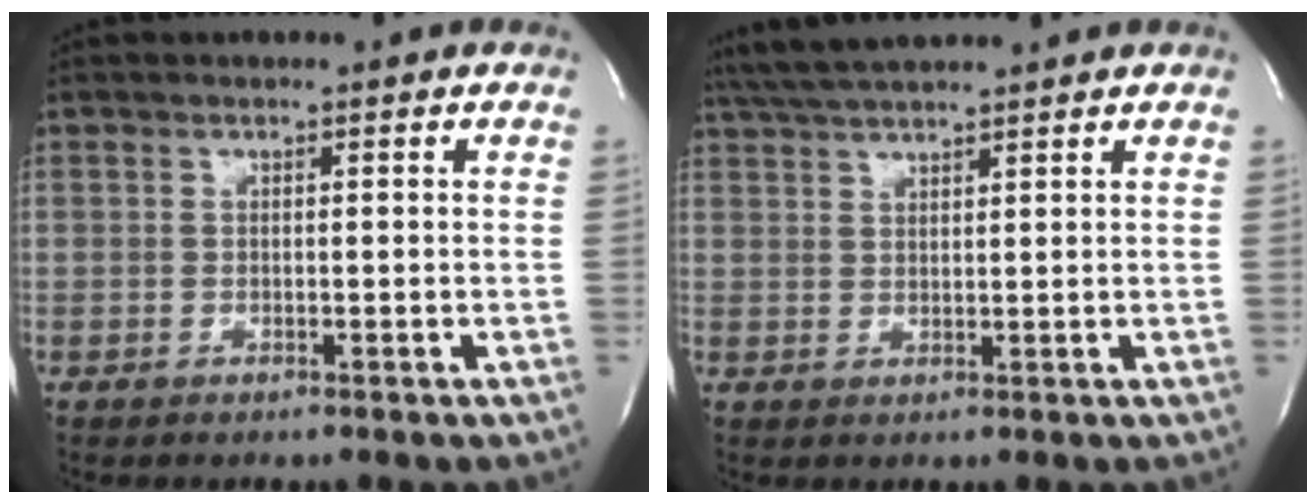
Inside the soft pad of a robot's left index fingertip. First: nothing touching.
{"total": 7.3, "force": [6.5, -0.1, 3.2], "torque": [-0.061, 0.032, 0.115]}